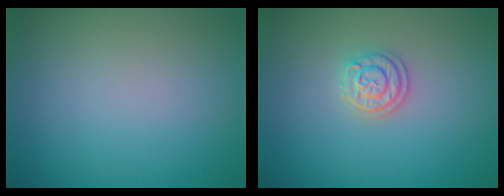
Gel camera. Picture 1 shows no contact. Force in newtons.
{"total": 2.2, "press": 2.1, "slide": 0.9}